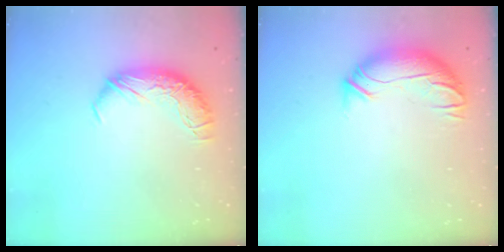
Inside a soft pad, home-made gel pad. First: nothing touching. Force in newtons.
{"total": 3.4, "press": 2.2, "slide": 2.6}